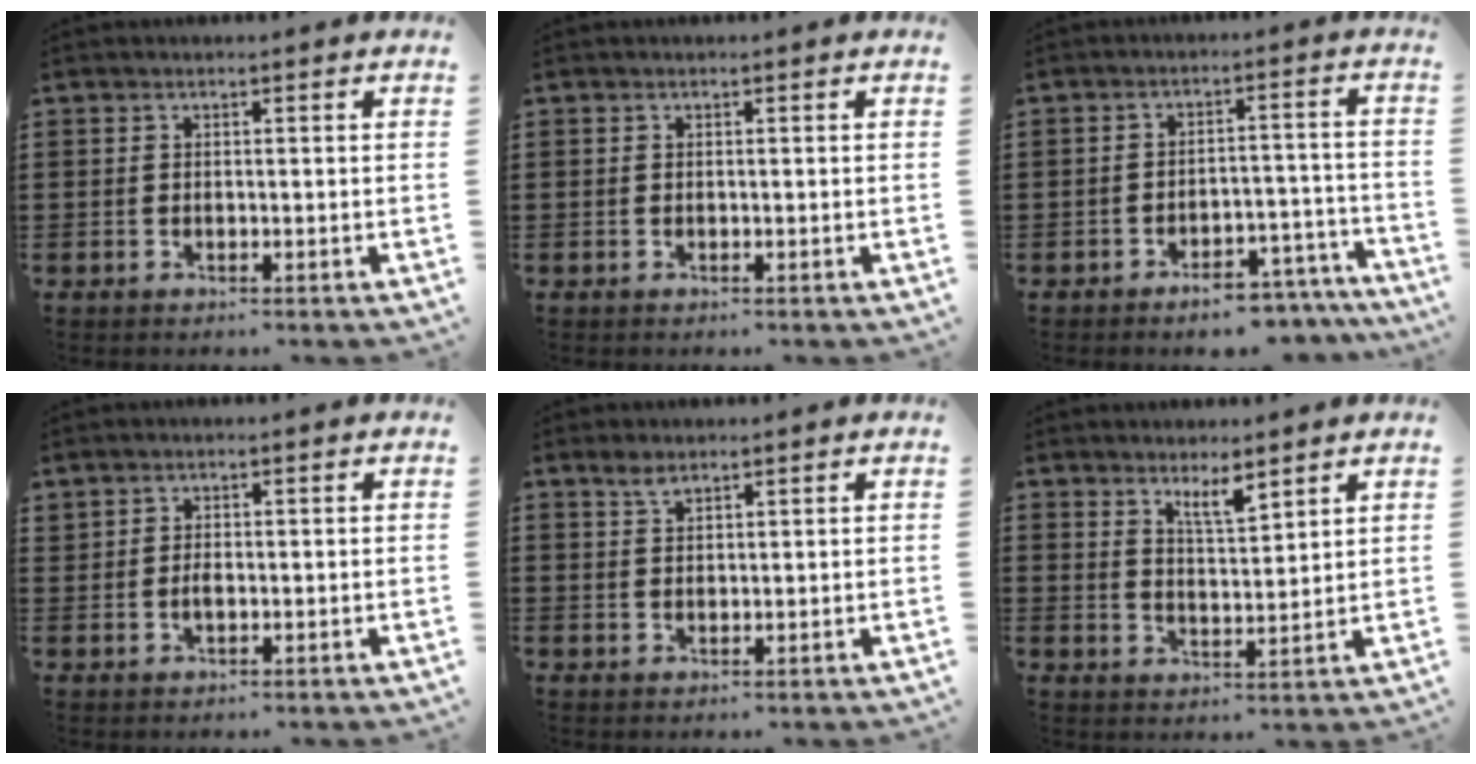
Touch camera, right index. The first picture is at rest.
{"total": 0.0}
{"total": 5.6, "force": [-5.3, 1.1, 1.6], "torque": [-0.019, 0.015, -0.099]}
{"total": 1.0, "force": [0.0, 0.5, 0.8], "torque": [-0.018, 0.001, 0.000]}
{"total": 2.0, "force": [1.5, 0.7, 1.1], "torque": [-0.025, 0.001, 0.029]}
{"total": 4.2, "force": [3.5, 0.7, 2.1], "torque": [-0.040, -0.007, 0.061]}